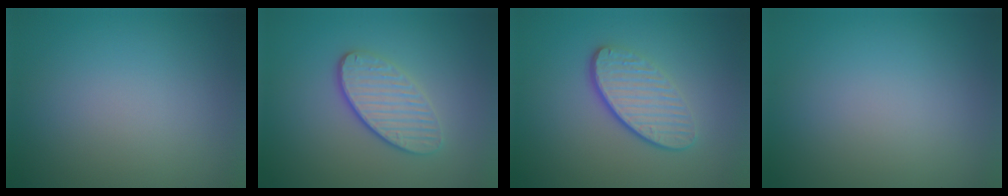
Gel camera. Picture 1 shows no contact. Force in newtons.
{"total": 3.5, "press": 3.0, "slide": 1.9}
{"total": 4.0, "press": 3.0, "slide": 2.7}
{"total": 0.0}